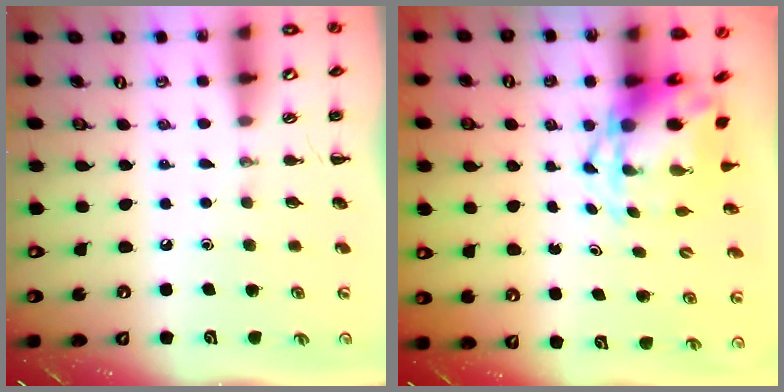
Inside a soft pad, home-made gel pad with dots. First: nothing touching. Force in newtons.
{"total": 5.0, "press": 4.9, "slide": 1.1}